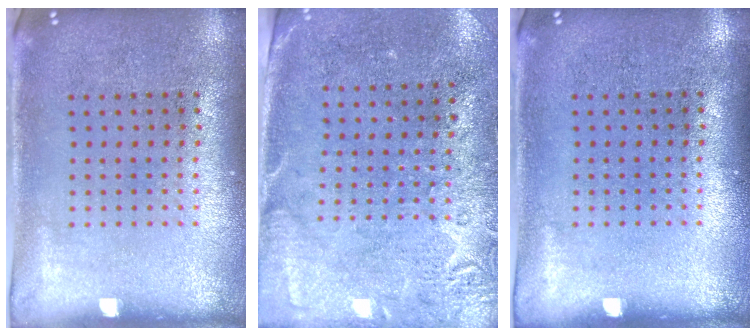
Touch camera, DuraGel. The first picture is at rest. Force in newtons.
{"total": 2.7, "press": 2.3, "slide": 1.5}
{"total": 0.0}